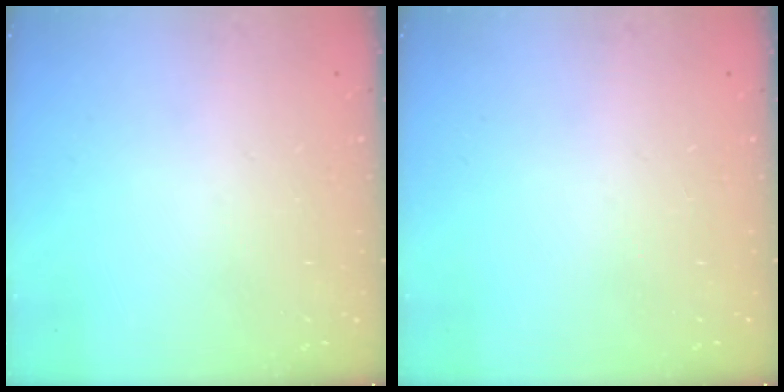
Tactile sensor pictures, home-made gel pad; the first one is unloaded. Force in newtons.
{"total": 0.0}